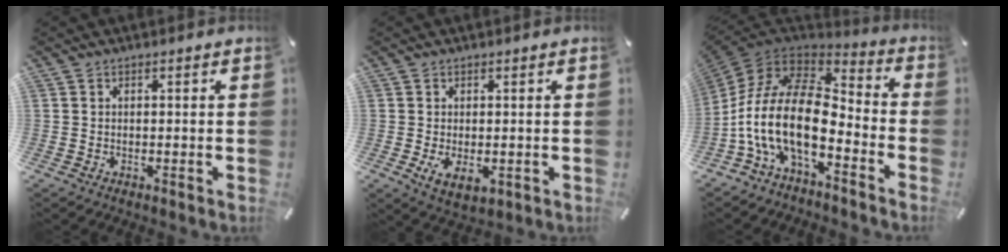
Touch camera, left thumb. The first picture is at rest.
{"total": 4.1, "force": [-0.6, 2.3, 3.4], "torque": [-0.069, -0.006, -0.012]}
{"total": 20.6, "force": [-7.0, 10.7, 16.2], "torque": [-0.361, 0.015, -0.125]}